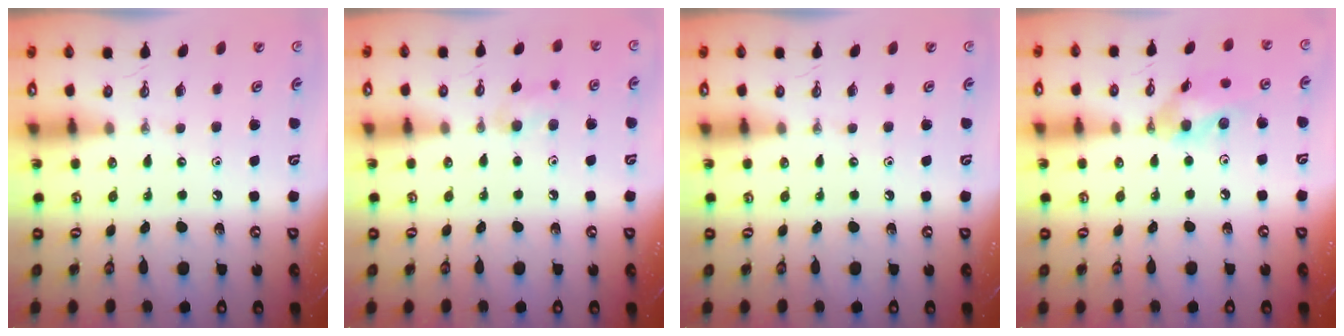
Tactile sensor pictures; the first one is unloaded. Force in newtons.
{"total": 7.3, "press": 7.2, "slide": 1.4}
{"total": 0.0}
{"total": 11.3, "press": 11.1, "slide": 1.8}